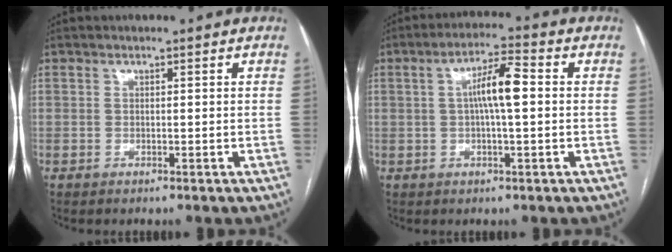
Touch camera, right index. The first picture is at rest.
{"total": 6.7, "force": [0.5, 0.8, 6.6], "torque": [-0.121, 0.016, 0.005]}